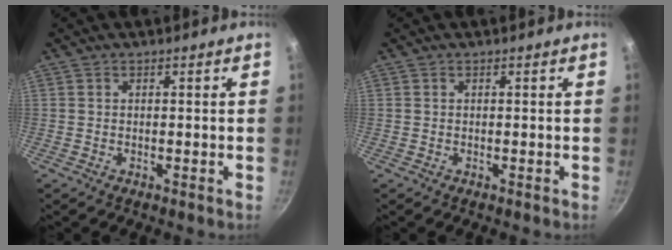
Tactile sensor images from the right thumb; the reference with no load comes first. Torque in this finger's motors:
{"motor_torque": [0.02, -0.11, 0.17, 0.32, 0.04]}